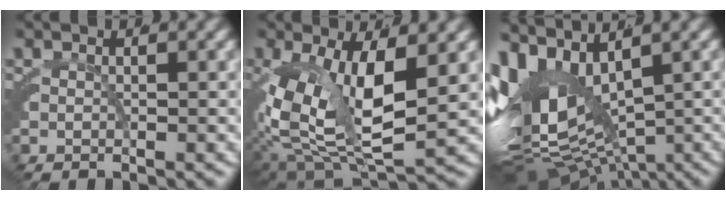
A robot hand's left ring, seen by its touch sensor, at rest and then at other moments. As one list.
[{"total": 11.5, "force": [-1.9, 7.0, 8.9], "torque": [-0.194, -0.056, 0.002]}, {"total": 13.6, "force": [-1.9, 9.0, 10.0], "torque": [-0.213, -0.056, 0.000]}]